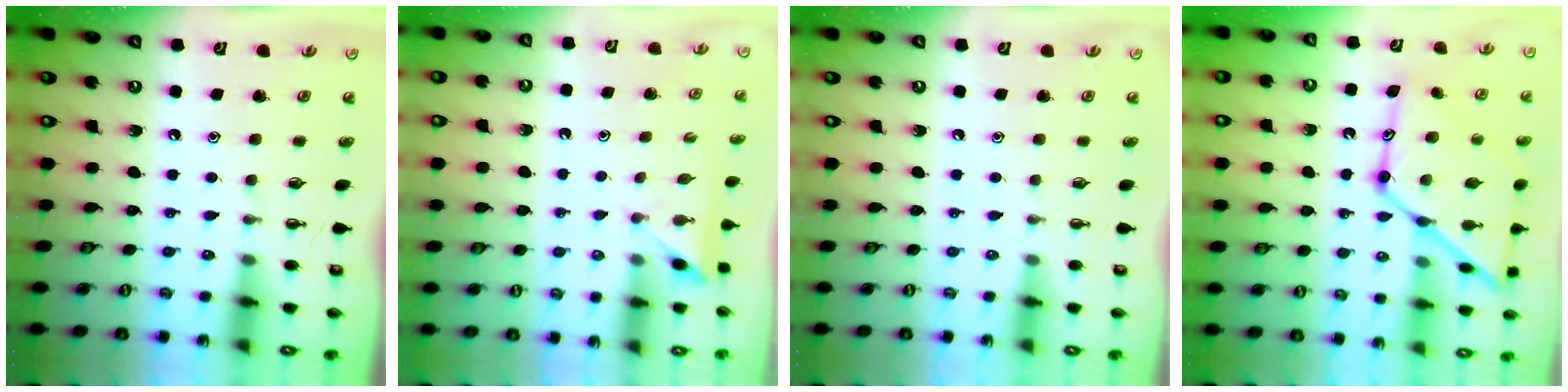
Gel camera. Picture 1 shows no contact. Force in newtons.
{"total": 2.5, "press": 2.4, "slide": 0.3}
{"total": 0.0}
{"total": 19.7, "press": 19.7, "slide": 1.6}